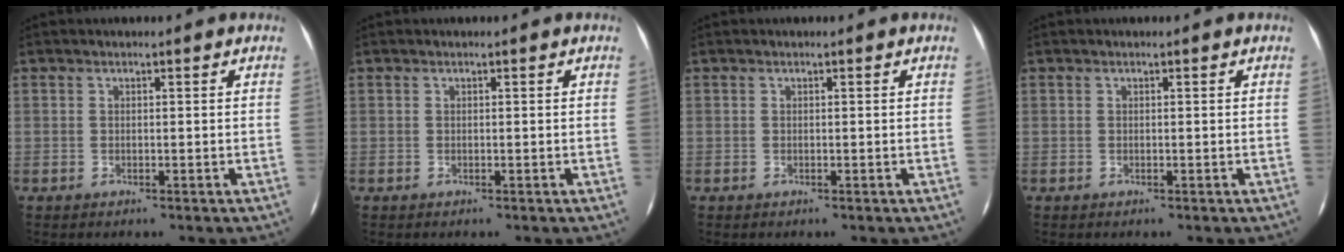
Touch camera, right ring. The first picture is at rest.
{"total": 0.0}
{"total": 0.0}
{"total": 0.0}